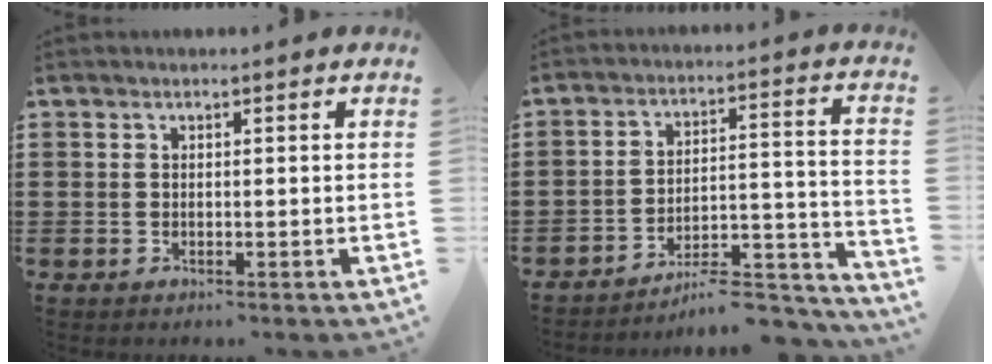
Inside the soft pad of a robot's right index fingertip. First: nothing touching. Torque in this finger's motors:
{"motor_torque": [-0.02, -0.07, -0.04, -0.21]}